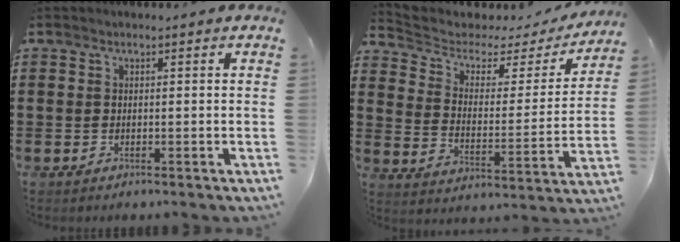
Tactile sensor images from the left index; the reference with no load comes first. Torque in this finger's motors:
{"motor_torque": [0.95, -1.19, 0.02, 0.00]}